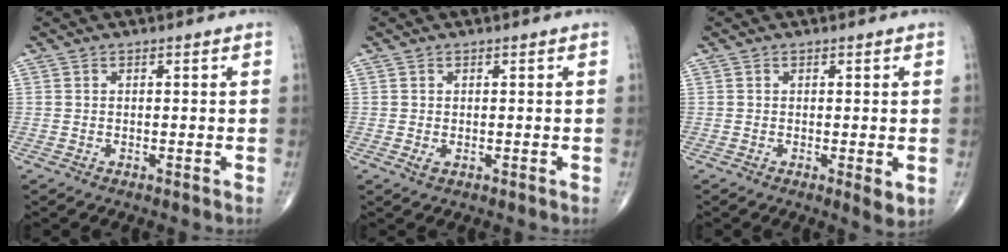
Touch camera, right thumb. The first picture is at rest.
{"total": 0.8, "force": [0.0, 0.5, 0.6], "torque": [-0.009, 0.001, 0.001]}
{"total": 2.5, "force": [-0.3, 0.8, 2.3], "torque": [-0.034, -0.010, -0.007]}